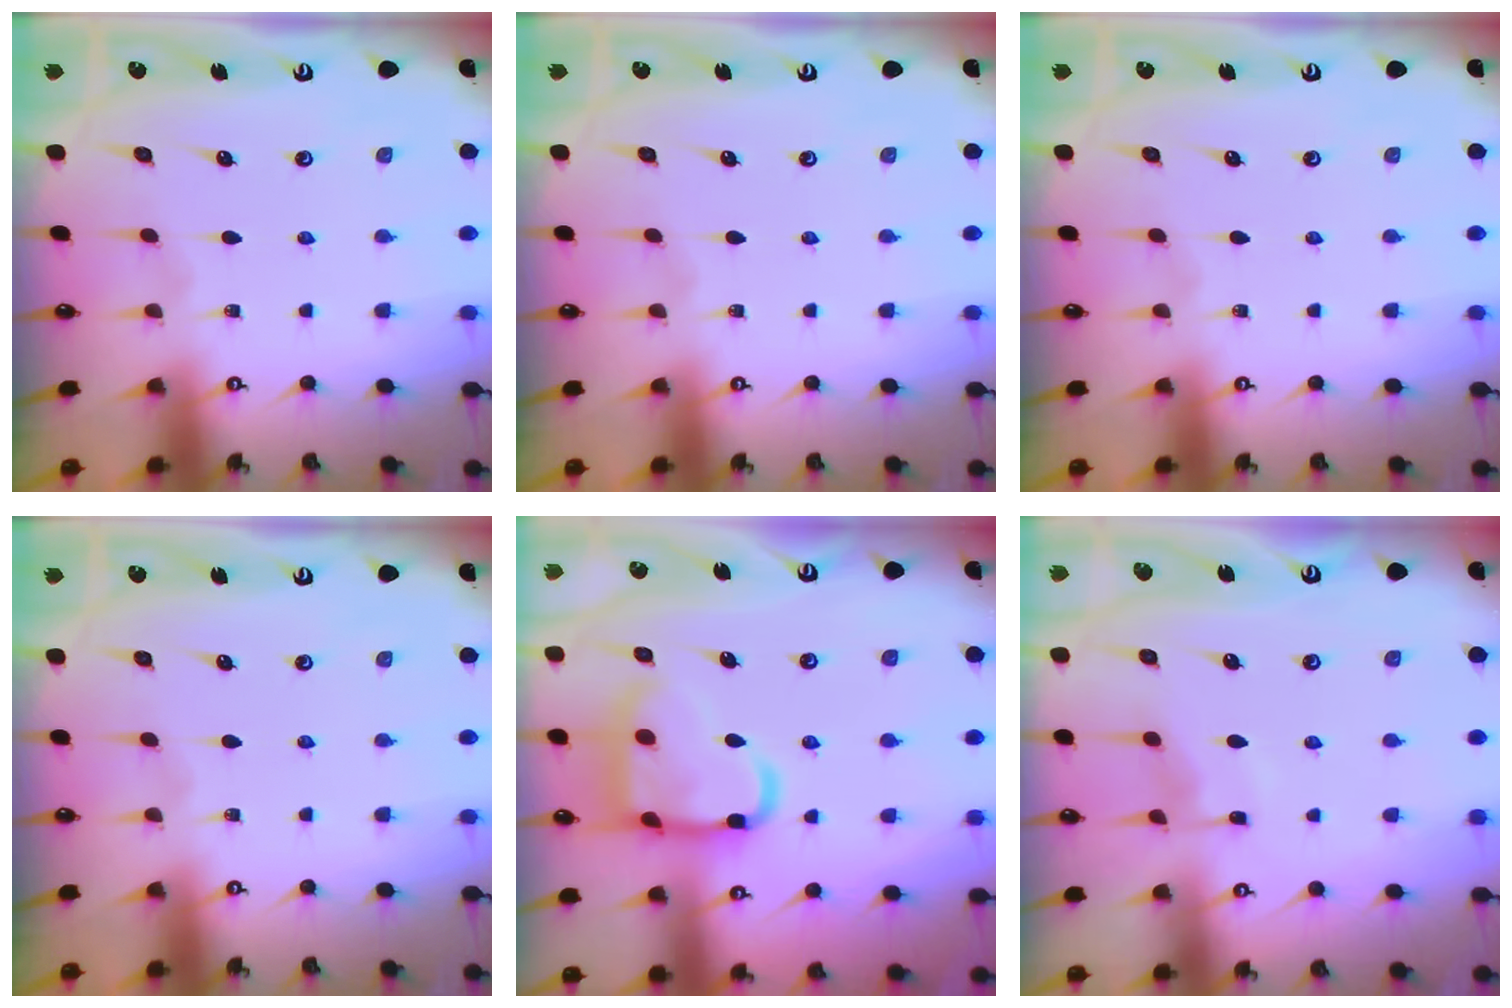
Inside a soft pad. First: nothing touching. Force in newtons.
{"total": 0.0}
{"total": 0.0}
{"total": 0.0}
{"total": 17.8, "press": 17.7, "slide": 1.5}
{"total": 5.3, "press": 5.3, "slide": 0.4}